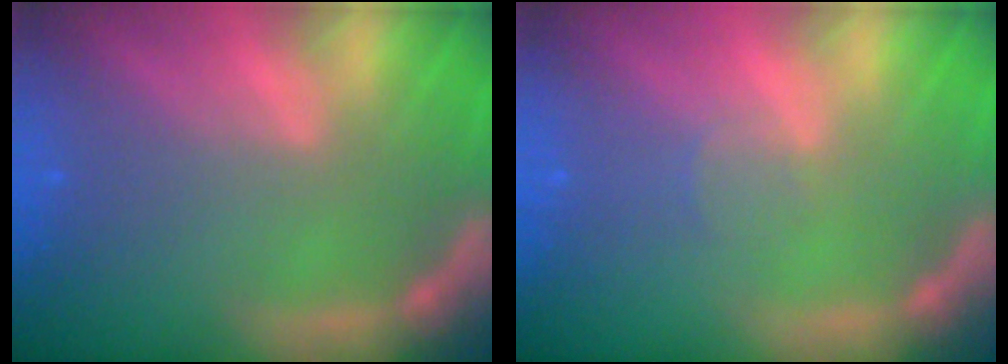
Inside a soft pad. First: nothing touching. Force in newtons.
{"total": 1.0}